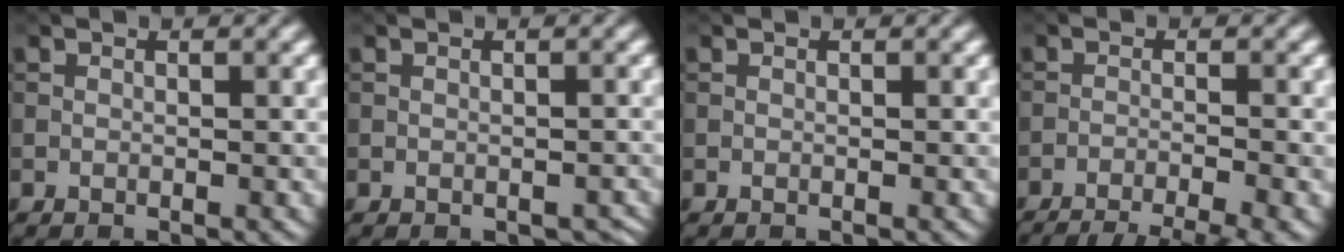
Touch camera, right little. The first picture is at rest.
{"total": 1.1, "force": [-0.6, 0.6, 0.6], "torque": [-0.011, -0.010, -0.003]}
{"total": 0.0}
{"total": 8.9, "force": [-7.5, 1.9, 4.4], "torque": [-0.056, -0.015, -0.099]}